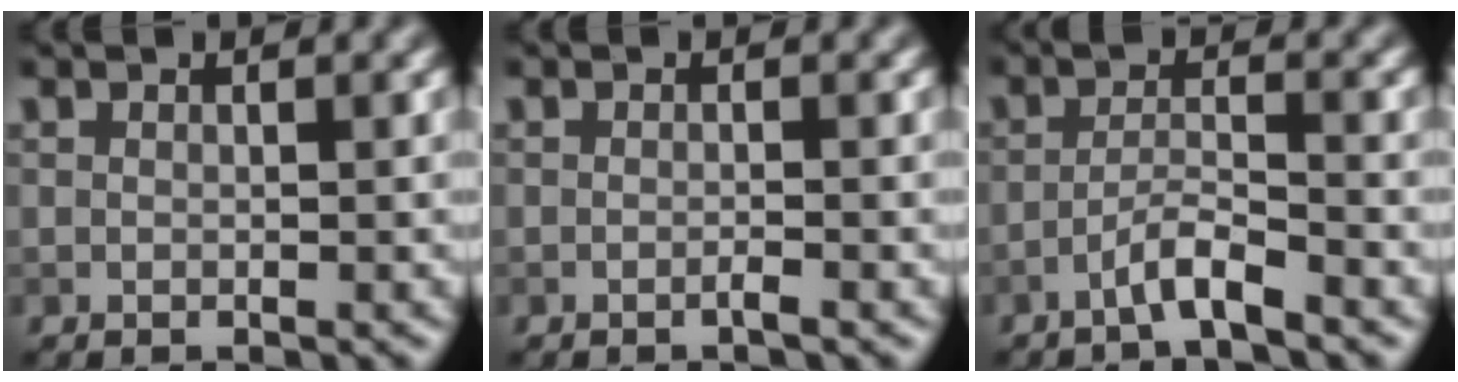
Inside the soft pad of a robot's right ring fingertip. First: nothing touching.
{"total": 0.7, "force": [-0.4, 0.0, 0.6], "torque": [-0.010, 0.000, -0.010]}
{"total": 2.8, "force": [-1.9, 0.2, 2.0], "torque": [-0.034, 0.011, -0.043]}